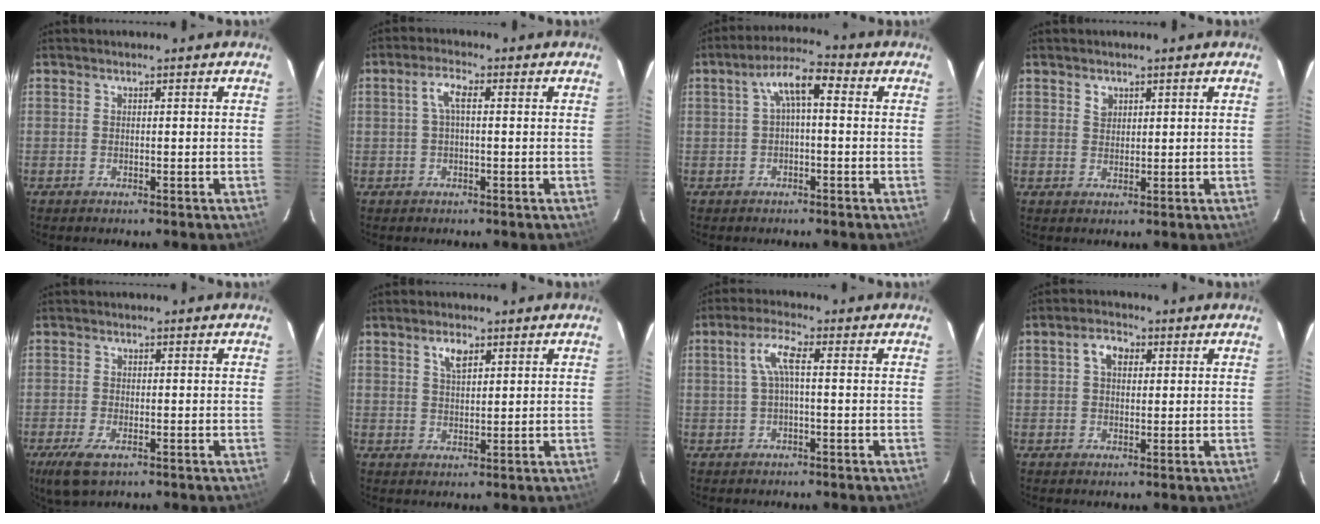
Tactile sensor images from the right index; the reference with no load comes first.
{"total": 3.1, "force": [0.4, 1.1, 2.9], "torque": [-0.061, 0.010, 0.007]}
{"total": 6.0, "force": [0.5, 2.2, 5.6], "torque": [-0.108, 0.024, 0.011]}
{"total": 1.9, "force": [1.1, 1.5, 0.5], "torque": [-0.004, 0.005, 0.020]}
{"total": 5.8, "force": [-3.3, 2.5, 4.1], "torque": [-0.096, -0.017, -0.060]}
{"total": 3.4, "force": [1.9, 1.7, 2.3], "torque": [-0.042, 0.006, 0.035]}
{"total": 4.3, "force": [0.0, 0.6, 4.3], "torque": [-0.086, 0.009, 0.004]}
{"total": 4.0, "force": [1.1, 2.8, 2.6], "torque": [-0.044, 0.016, 0.019]}